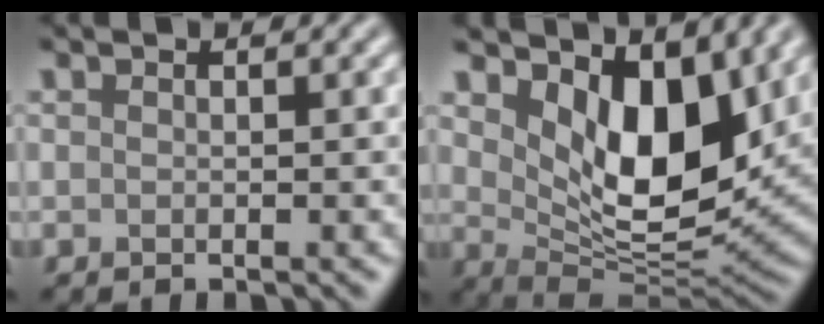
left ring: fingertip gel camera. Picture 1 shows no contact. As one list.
[{"total": 8.5, "force": [3.4, 4.3, 6.5], "torque": [-0.115, -0.022, 0.049]}]